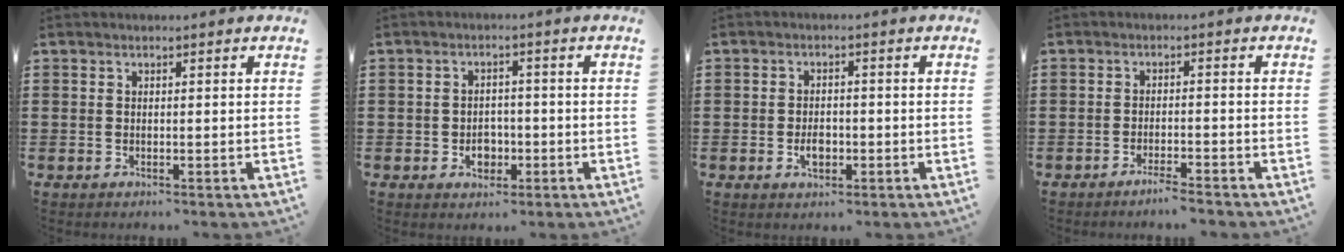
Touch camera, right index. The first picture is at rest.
{"total": 3.0, "force": [-1.0, 2.3, 1.7], "torque": [-0.028, -0.003, -0.020]}
{"total": 2.8, "force": [-0.8, 1.5, 2.2], "torque": [-0.035, -0.004, -0.014]}
{"total": 2.3, "force": [-2.1, 0.0, 1.0], "torque": [-0.018, 0.004, -0.040]}